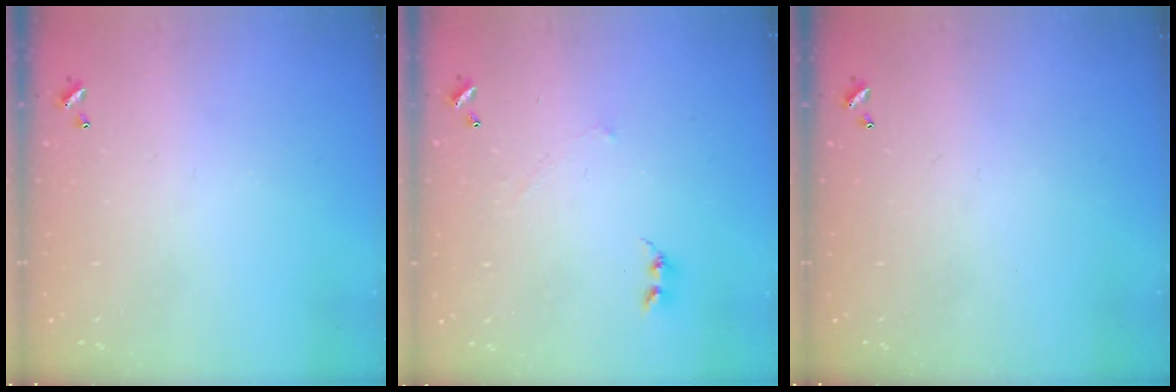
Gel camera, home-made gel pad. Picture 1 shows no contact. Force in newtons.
{"total": 1.7, "press": 1.6, "slide": 0.4}
{"total": 0.0}